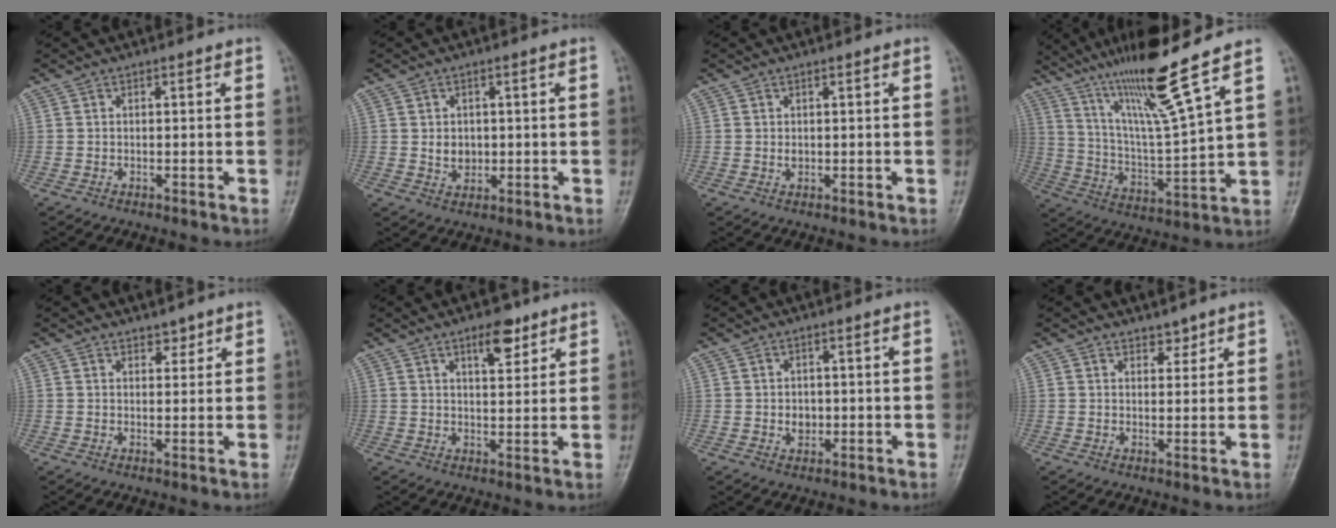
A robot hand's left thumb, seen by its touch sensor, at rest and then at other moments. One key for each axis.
{"total": 3.5, "fx": 0.2, "fy": 2.8, "fz": 2.1, "tx": -0.020, "ty": -0.003, "tz": 0.010}
{"total": 1.2, "fx": 0.3, "fy": 0.7, "fz": 0.9, "tx": -0.013, "ty": -0.002, "tz": 0.010}
{"total": 16.3, "fx": 11.5, "fy": -0.6, "fz": 11.5, "tx": -0.196, "ty": -0.062, "tz": 0.211}
{"total": 2.2, "fx": 1.7, "fy": 1.1, "fz": 0.7, "tx": 0.007, "ty": -0.011, "tz": 0.023}
{"total": 5.8, "fx": 3.6, "fy": 2.3, "fz": 3.9, "tx": -0.044, "ty": -0.022, "tz": 0.055}
{"total": 2.7, "fx": -0.1, "fy": 2.1, "fz": 1.6, "tx": -0.013, "ty": 0.002, "tz": 0.002}
{"total": 2.4, "fx": 1.9, "fy": 1.2, "fz": 0.6, "tx": 0.010, "ty": -0.013, "tz": 0.027}